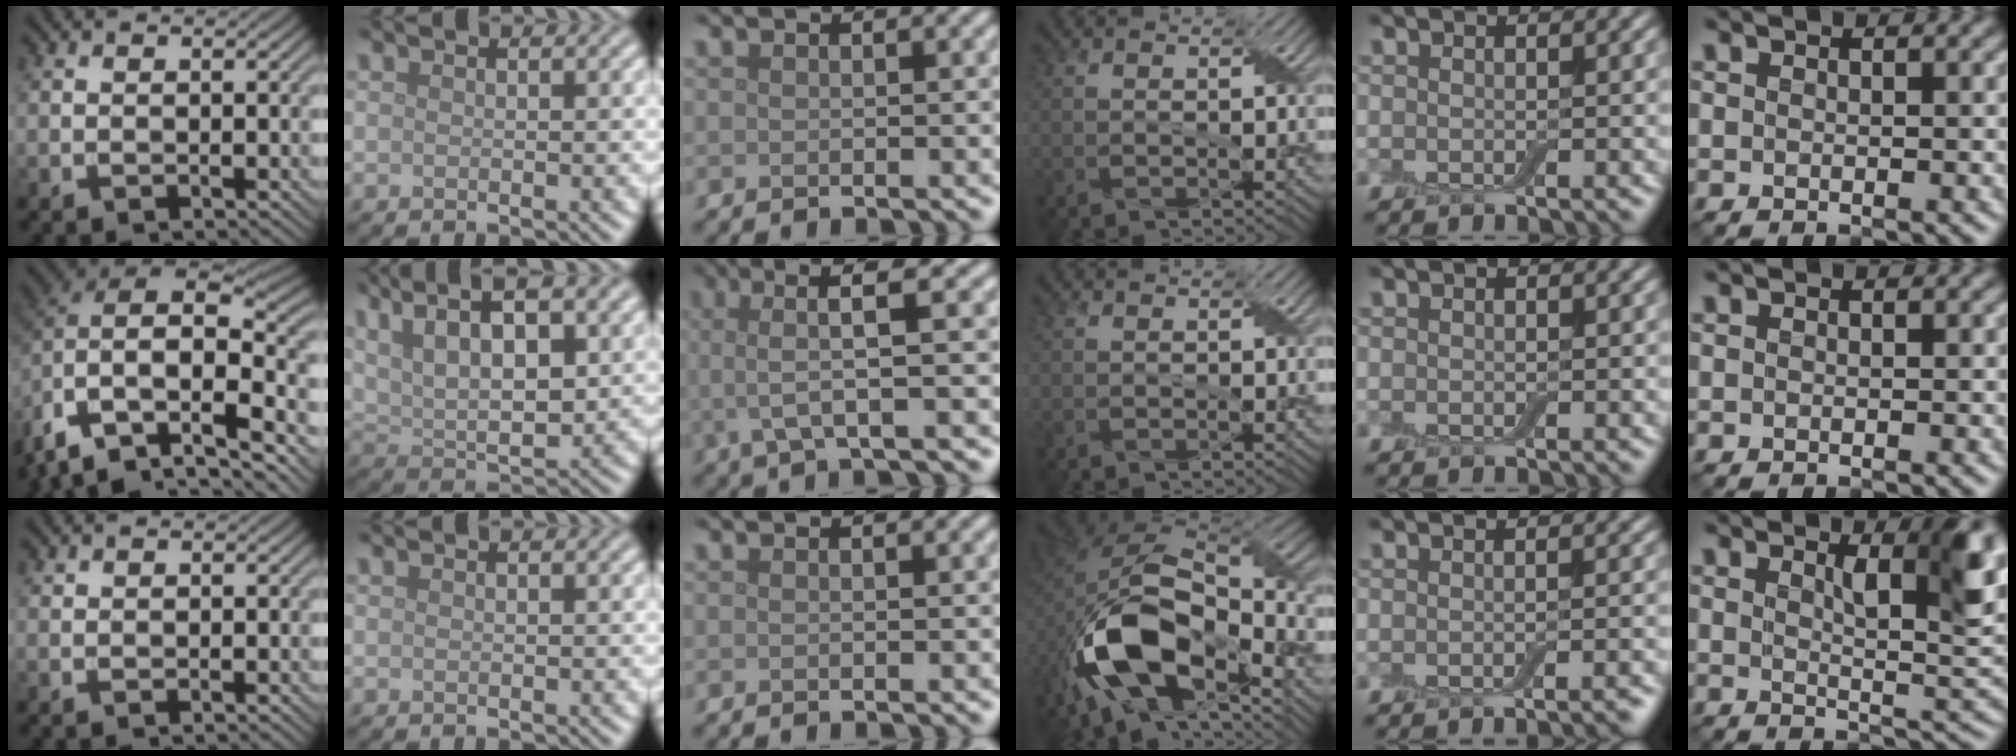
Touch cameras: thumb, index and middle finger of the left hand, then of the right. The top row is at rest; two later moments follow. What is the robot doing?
{"motion": "peel", "object": "bubble wrap"}